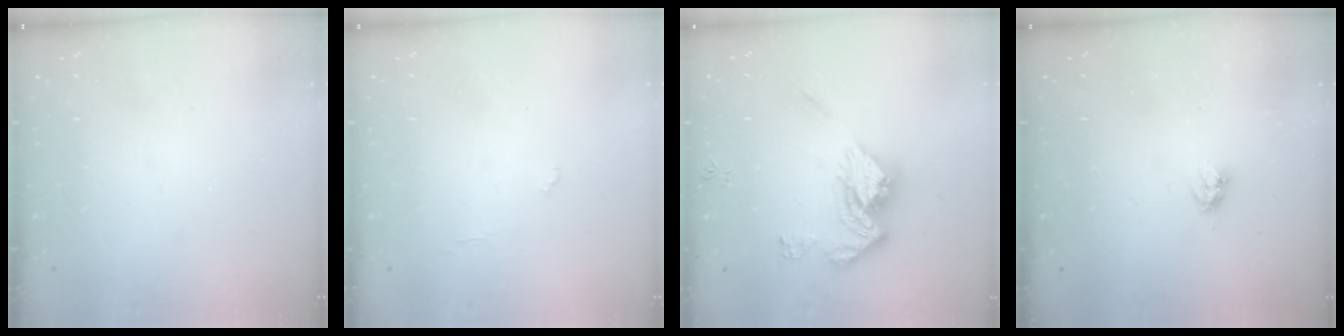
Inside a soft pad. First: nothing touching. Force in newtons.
{"total": 3.9, "press": 3.9, "slide": 0.3}
{"total": 15.2, "press": 15.2, "slide": 1.5}
{"total": 3.5, "press": 3.5, "slide": 0.4}